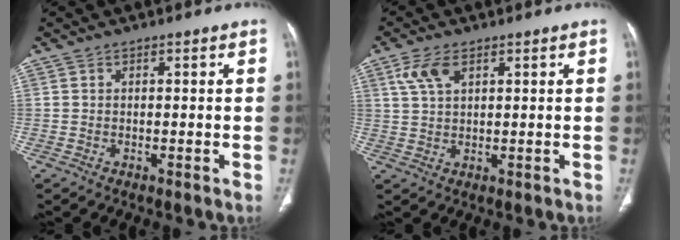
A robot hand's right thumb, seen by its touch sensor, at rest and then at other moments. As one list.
[{"total": 5.1, "force": [2.4, 2.6, 3.6], "torque": [-0.077, 0.001, 0.053]}]